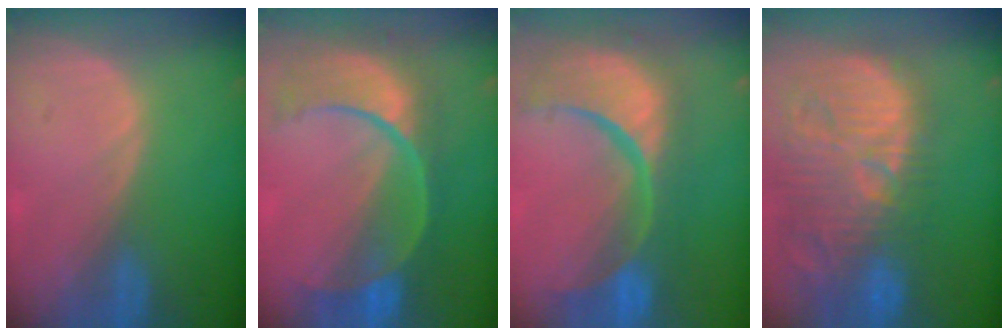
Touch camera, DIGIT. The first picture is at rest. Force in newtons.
{"total": 11.1, "press": 9.4, "slide": 5.9}
{"total": 15.0, "press": 11.9, "slide": 9.2}
{"total": 15.3, "press": 13.2, "slide": 7.6}